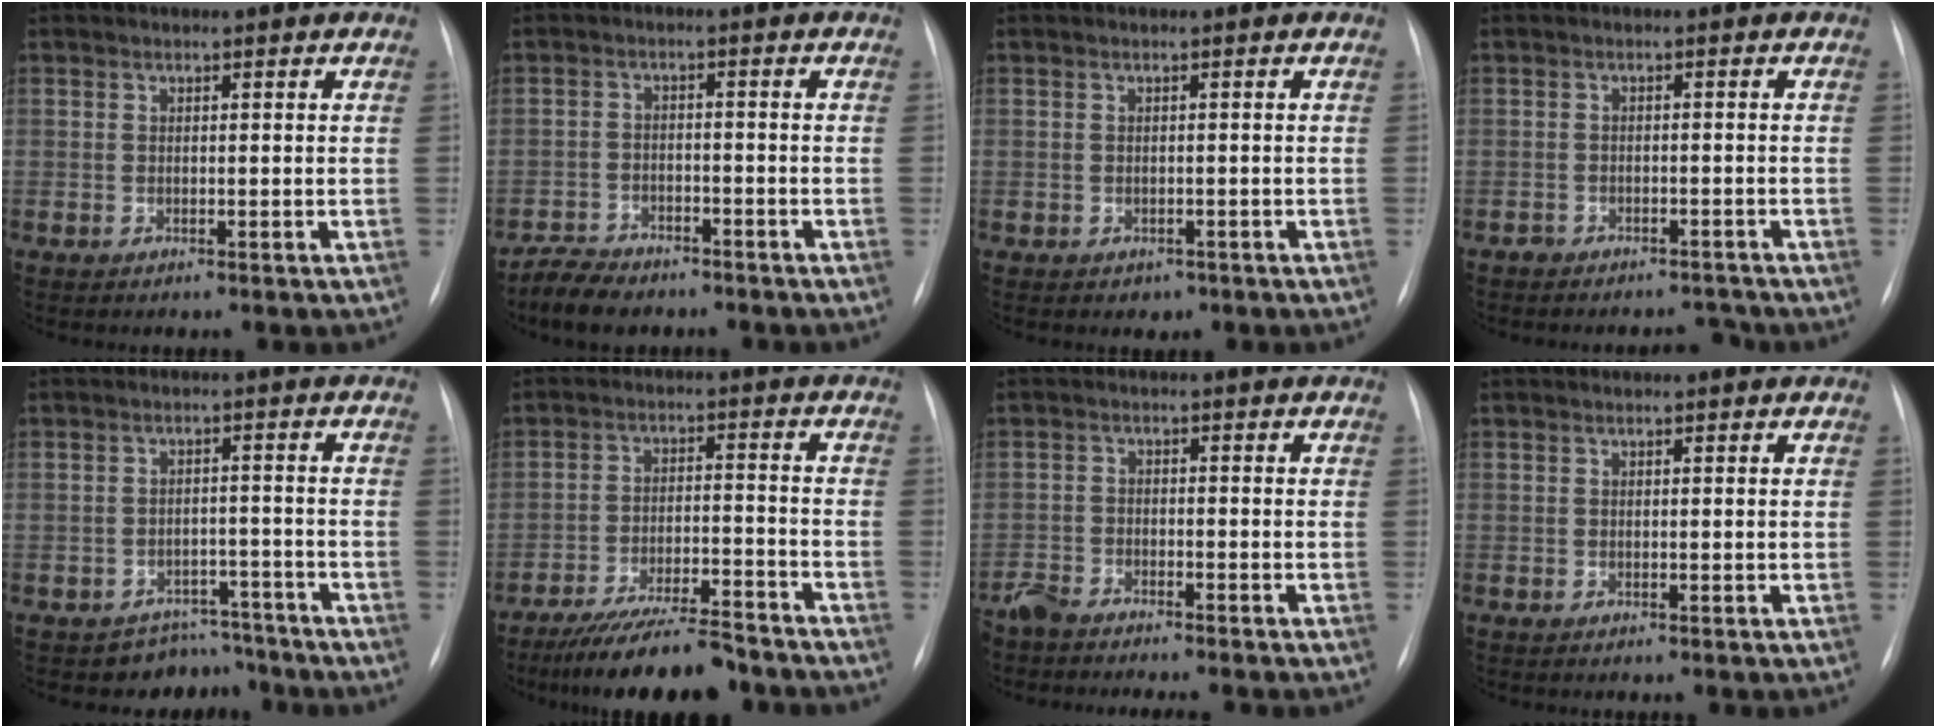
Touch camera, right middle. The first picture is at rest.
{"total": 5.3, "force": [-4.7, 1.9, 1.5], "torque": [-0.032, -0.008, -0.084]}
{"total": 1.6, "force": [-0.8, 1.3, 0.4], "torque": [-0.005, 0.003, -0.004]}
{"total": 3.1, "force": [-2.9, 1.0, -0.5], "torque": [0.016, 0.001, -0.044]}
{"total": 5.6, "force": [-4.8, 2.6, -1.2], "torque": [0.030, 0.035, -0.069]}
{"total": 13.0, "force": [-11.5, 1.6, 5.8], "torque": [-0.086, -0.001, -0.181]}
{"total": 7.1, "force": [-6.6, 0.8, 2.3], "torque": [-0.024, -0.010, -0.107]}
{"total": 0.0}